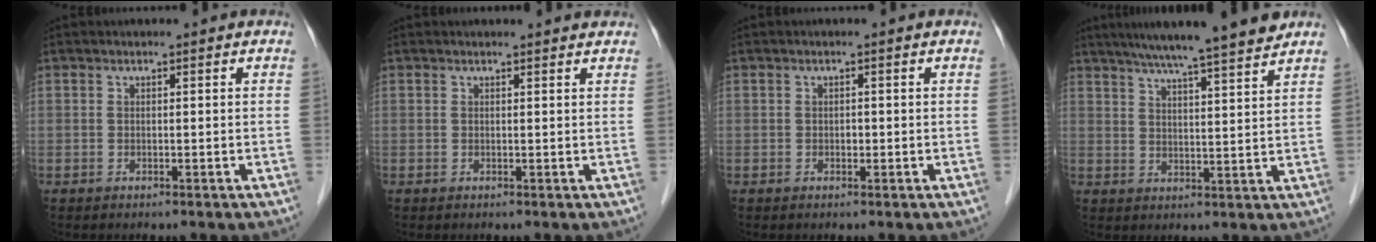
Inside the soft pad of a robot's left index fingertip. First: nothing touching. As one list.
[{"total": 2.4, "force": [2.4, 0.2, 0.2], "torque": [-0.012, 0.003, 0.019]}, {"total": 0.6, "force": [-0.1, 0.4, 0.4], "torque": [-0.006, 0.002, -0.003]}, {"total": 12.8, "force": [11.1, -0.5, 6.4], "torque": [-0.105, 0.010, 0.153]}]